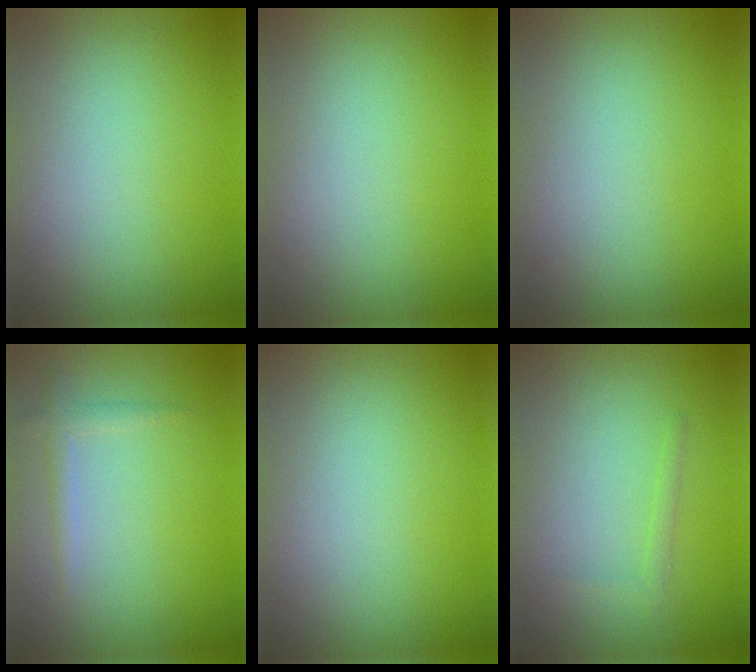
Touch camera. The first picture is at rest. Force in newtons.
{"total": 0.0}
{"total": 0.0}
{"total": 1.3, "press": 1.3, "slide": 0.0}
{"total": 0.0}
{"total": 0.8, "press": 0.8, "slide": 0.1}